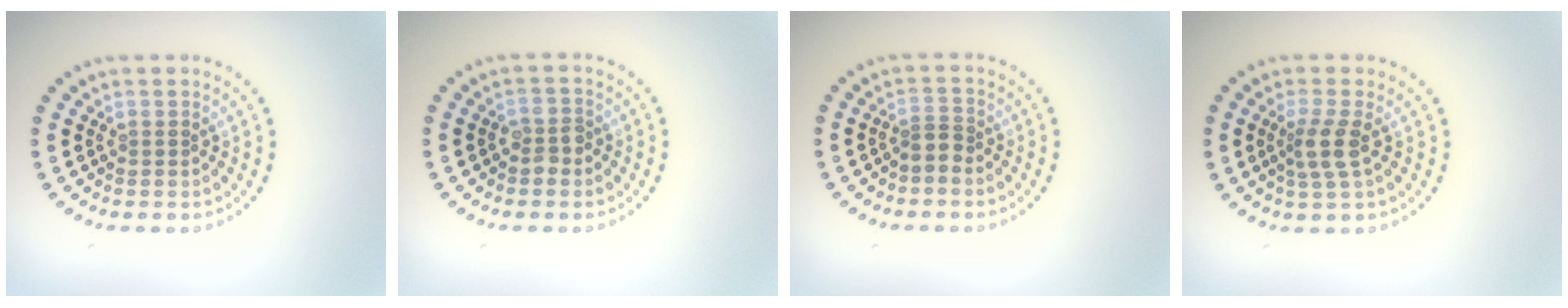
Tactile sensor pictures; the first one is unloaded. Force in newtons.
{"total": 1.7, "press": 1.7, "slide": 0.4}
{"total": 1.3, "press": 0.8, "slide": 0.9}
{"total": 2.5, "press": 2.1, "slide": 1.3}